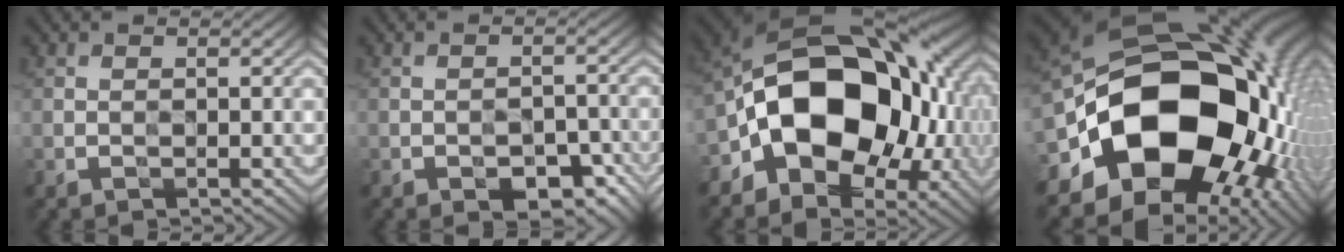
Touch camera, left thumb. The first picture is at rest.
{"total": 6.1, "force": [-3.7, 2.9, 3.8], "torque": [-0.054, 0.007, -0.043]}
{"total": 17.1, "force": [-3.0, 11.8, 11.9], "torque": [-0.162, -0.005, -0.058]}
{"total": 22.3, "force": [-4.3, 16.1, 14.8], "torque": [-0.307, -0.036, -0.051]}